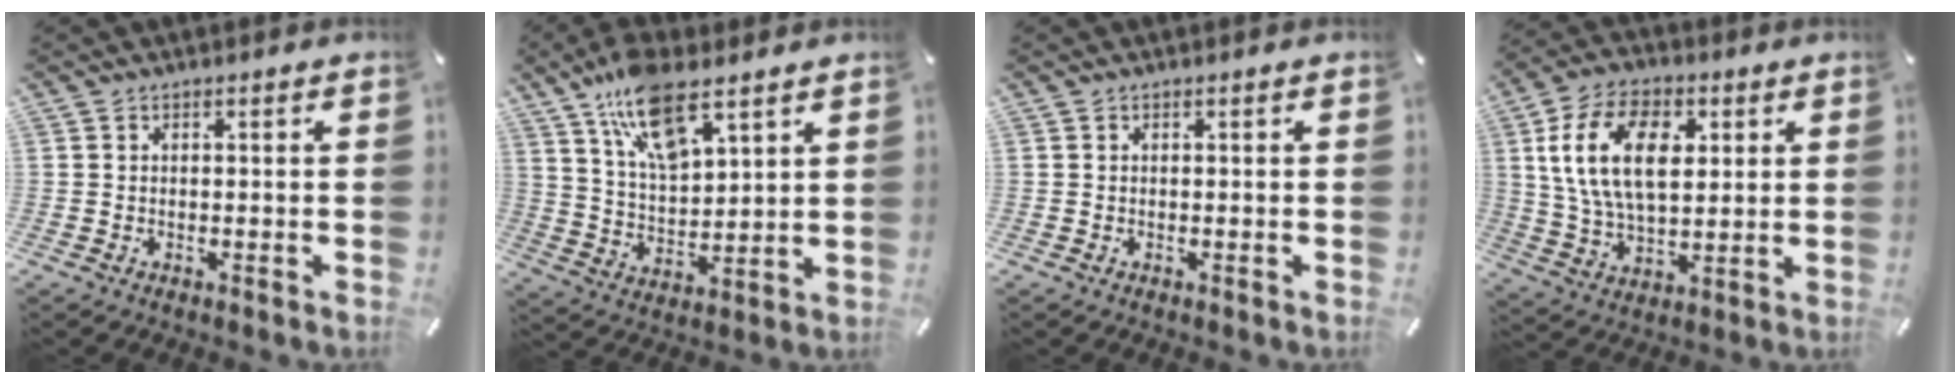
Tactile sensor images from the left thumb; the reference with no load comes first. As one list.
[{"total": 13.8, "force": [9.4, 5.4, 8.6], "torque": [-0.172, -0.033, 0.171]}, {"total": 0.0}, {"total": 15.6, "force": [4.2, 9.7, 11.4], "torque": [-0.234, 0.007, 0.071]}]